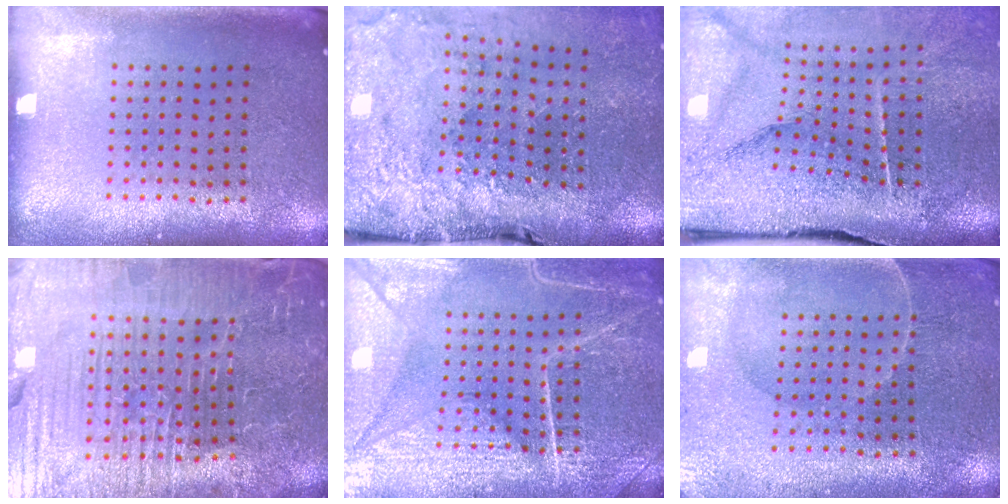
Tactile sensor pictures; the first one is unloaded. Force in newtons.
{"total": 3.9, "press": 3.3, "slide": 2.2}
{"total": 4.9, "press": 3.9, "slide": 3.0}
{"total": 5.9, "press": 5.5, "slide": 1.9}
{"total": 7.2, "press": 7.1, "slide": 0.8}
{"total": 0.6, "press": 0.5, "slide": 0.4}